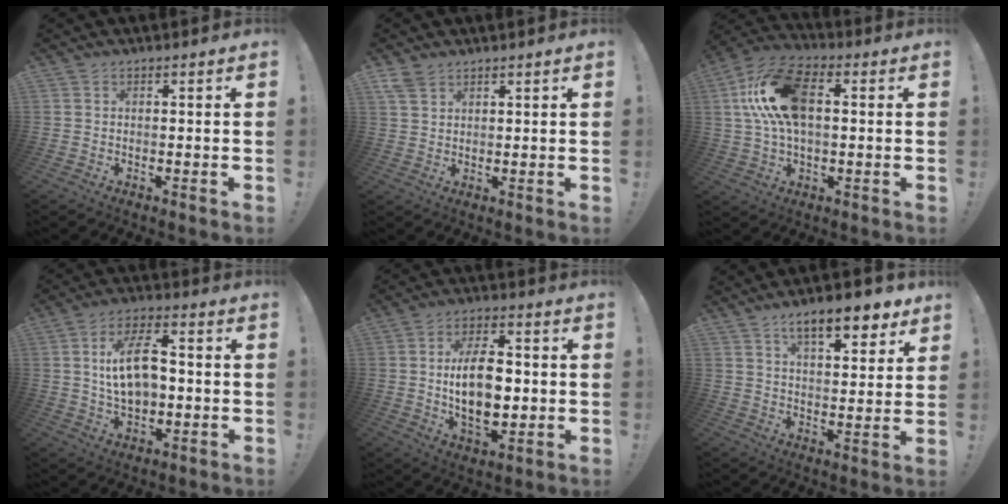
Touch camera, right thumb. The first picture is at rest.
{"total": 4.9, "force": [3.7, 2.9, 1.5], "torque": [-0.025, -0.016, 0.071]}
{"total": 17.3, "force": [2.5, 10.5, 13.5], "torque": [-0.245, 0.014, 0.042]}
{"total": 13.1, "force": [0.6, 7.8, 10.5], "torque": [-0.170, 0.008, 0.009]}
{"total": 16.0, "force": [-0.3, 9.2, 13.0], "torque": [-0.232, -0.004, -0.012]}
{"total": 11.6, "force": [7.4, 3.6, 8.2], "torque": [-0.120, -0.037, 0.122]}